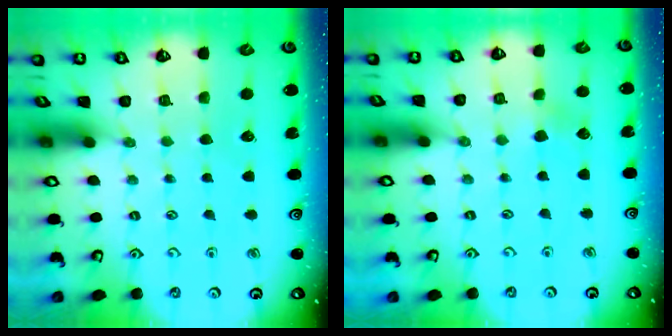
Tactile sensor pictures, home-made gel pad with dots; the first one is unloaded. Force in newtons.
{"total": 2.1, "press": 2.1, "slide": 0.3}